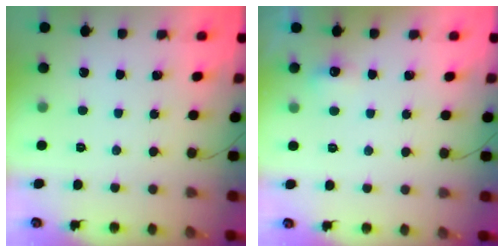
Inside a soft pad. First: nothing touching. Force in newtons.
{"total": 4.2, "press": 4.1, "slide": 1.0}